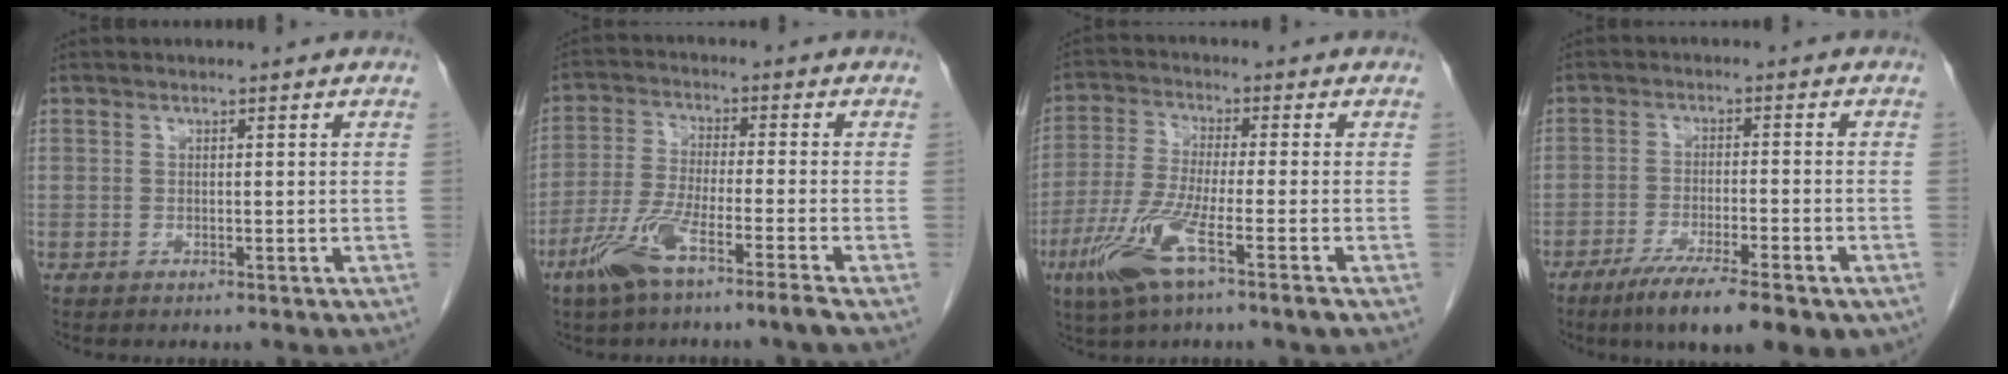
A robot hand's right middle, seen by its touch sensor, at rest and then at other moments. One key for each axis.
{"total": 8.3, "fx": -5.3, "fy": -0.2, "fz": 6.4, "tx": -0.133, "ty": -0.014, "tz": -0.105}
{"total": 9.7, "fx": -4.7, "fy": 0.0, "fz": 8.4, "tx": -0.182, "ty": -0.018, "tz": -0.096}
{"total": 12.7, "fx": -8.4, "fy": 2.3, "fz": 9.2, "tx": -0.126, "ty": -0.021, "tz": -0.129}